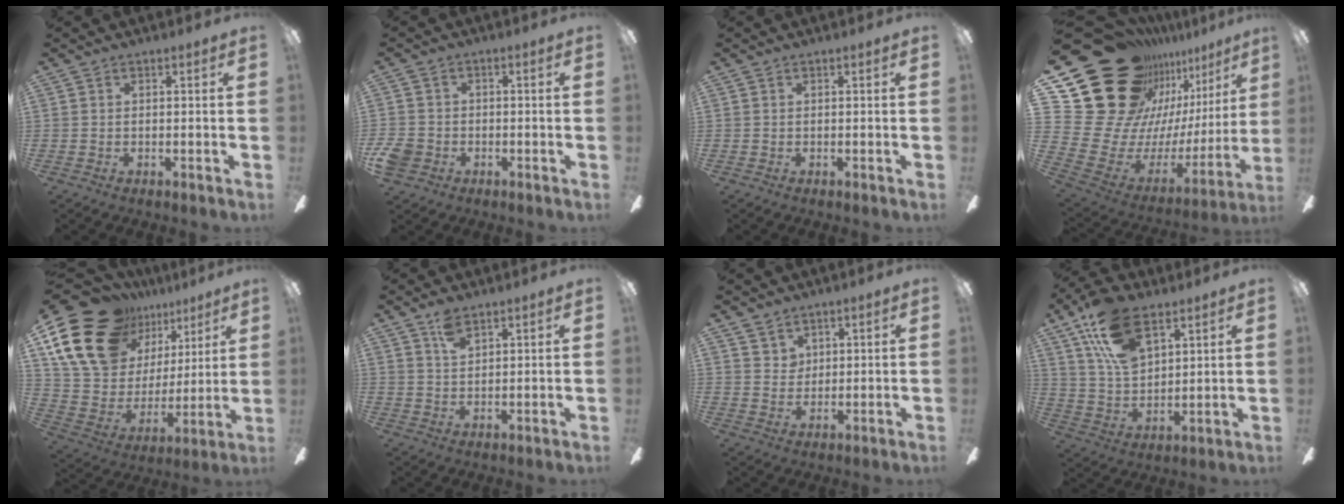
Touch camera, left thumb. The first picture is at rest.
{"total": 5.1, "force": [-1.9, 4.2, 2.2], "torque": [-0.054, 0.014, -0.036]}
{"total": 0.0}
{"total": 30.0, "force": [18.0, 18.8, 14.9], "torque": [-0.245, -0.161, 0.385]}
{"total": 21.9, "force": [14.0, 12.9, 10.7], "torque": [-0.205, -0.080, 0.265]}
{"total": 4.3, "force": [3.0, 1.8, 2.5], "torque": [-0.048, -0.001, 0.053]}
{"total": 3.8, "force": [2.7, 2.7, 0.1], "torque": [0.002, -0.013, 0.048]}
{"total": 17.2, "force": [9.8, 9.3, 10.6], "torque": [-0.213, -0.030, 0.179]}